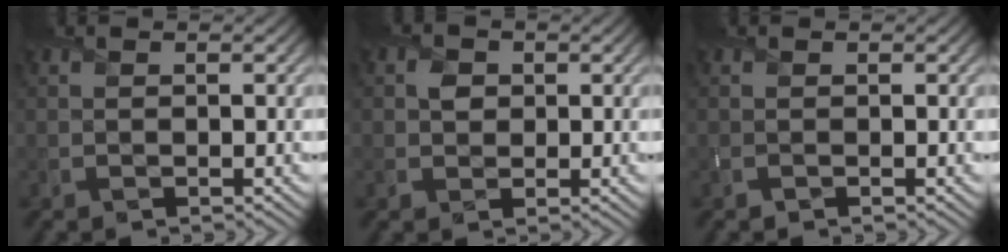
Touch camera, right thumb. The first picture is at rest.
{"total": 2.0, "force": [0.4, 1.8, 0.7], "torque": [-0.015, -0.003, 0.005]}
{"total": 0.0}